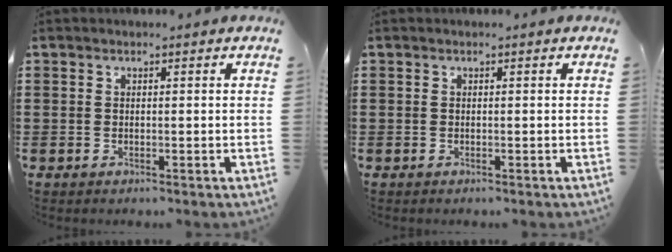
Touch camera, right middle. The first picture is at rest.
{"total": 0.0}